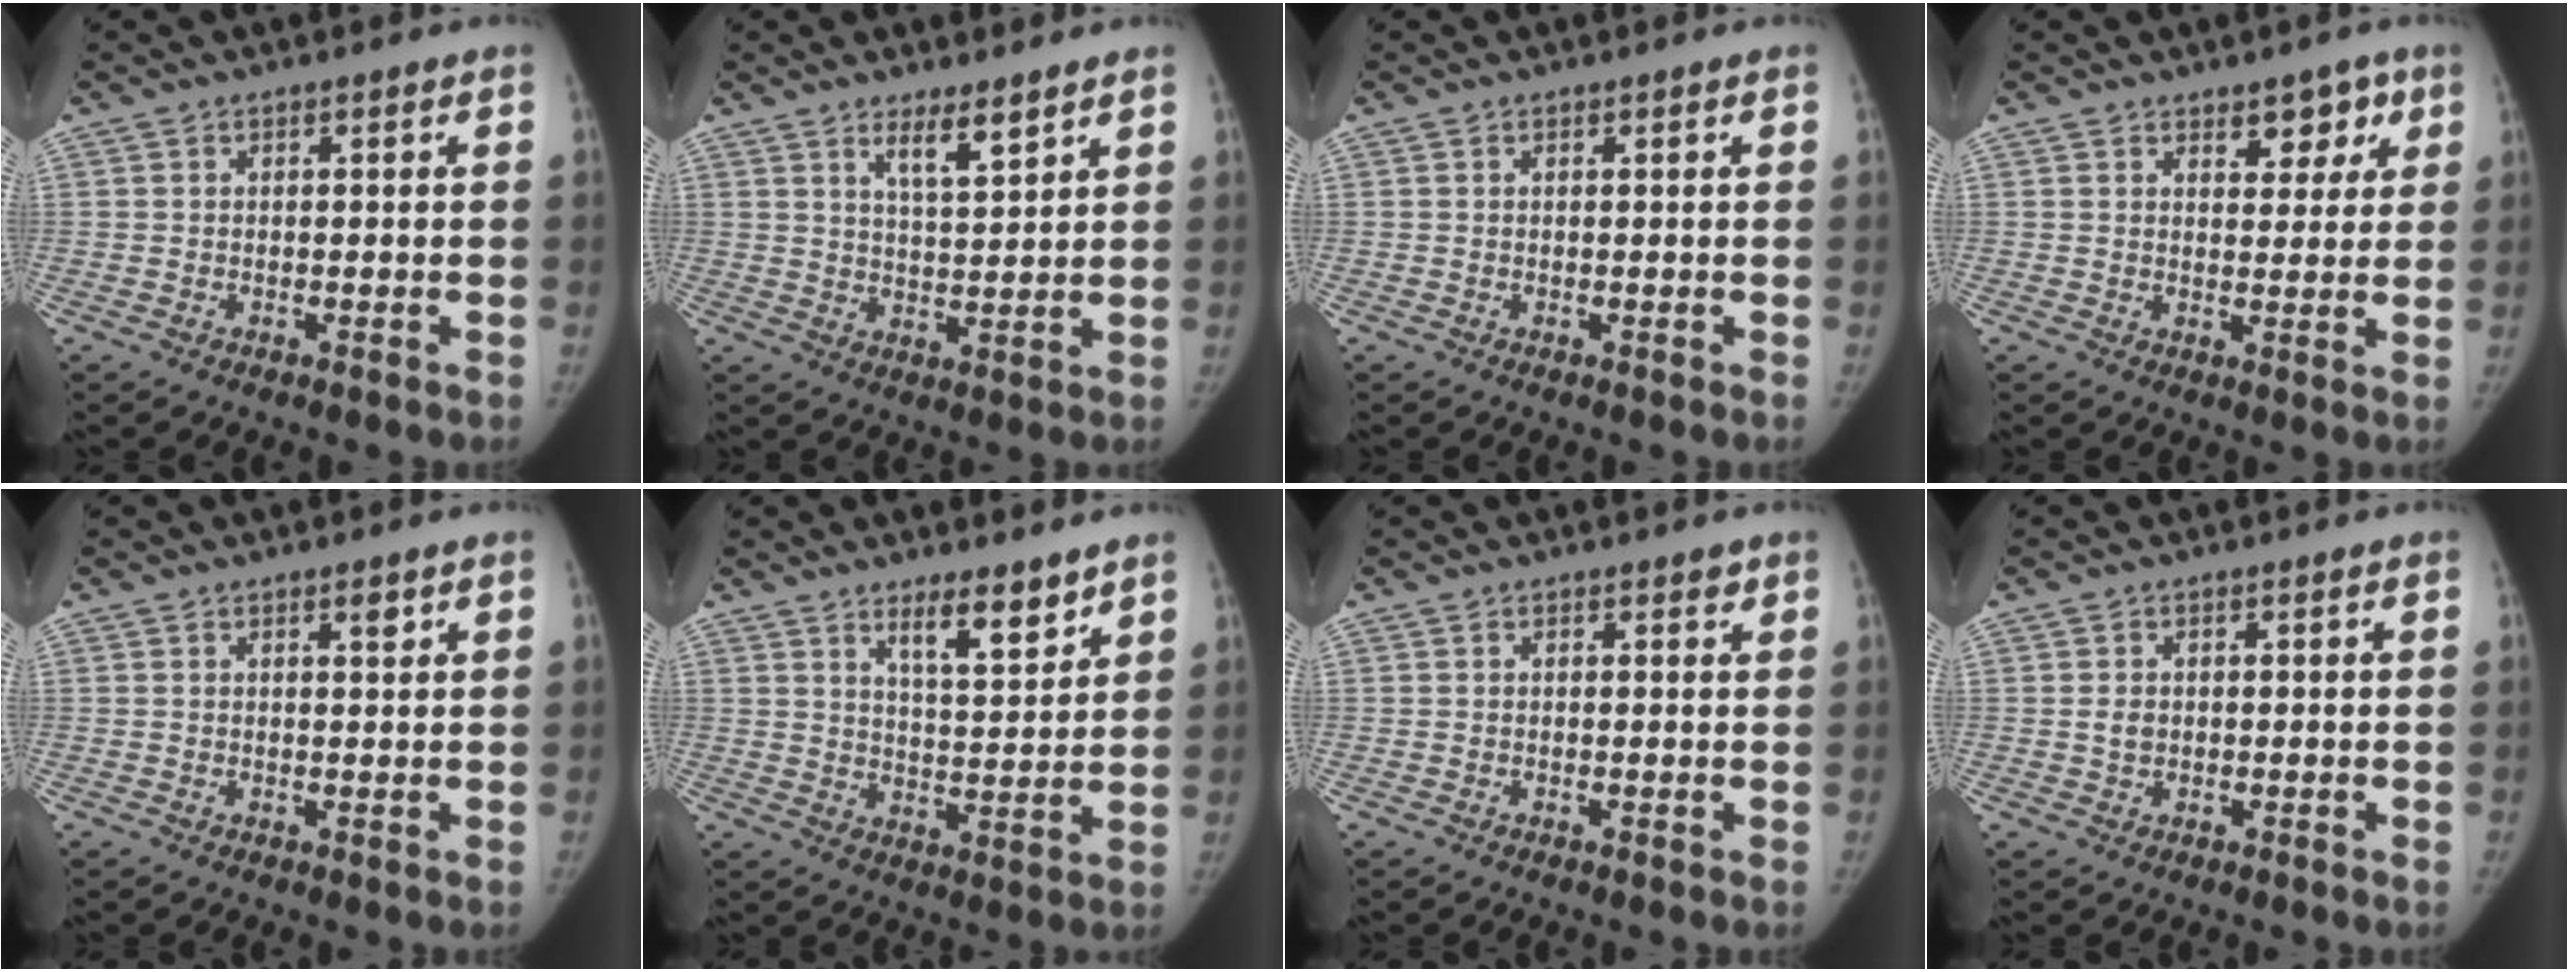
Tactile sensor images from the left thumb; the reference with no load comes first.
{"total": 5.5, "force": [3.8, 1.1, 3.7], "torque": [-0.057, -0.035, 0.069]}
{"total": 0.0}
{"total": 5.4, "force": [3.1, 3.3, 3.0], "torque": [-0.002, -0.015, 0.041]}
{"total": 1.3, "force": [0.8, 0.4, 0.9], "torque": [-0.008, -0.004, 0.013]}
{"total": 8.0, "force": [5.7, 2.1, 5.2], "torque": [-0.068, -0.047, 0.095]}
{"total": 0.8, "force": [0.6, 0.4, 0.4], "torque": [-0.001, -0.003, 0.006]}
{"total": 1.9, "force": [0.1, 1.4, 1.1], "torque": [-0.016, 0.000, 0.004]}